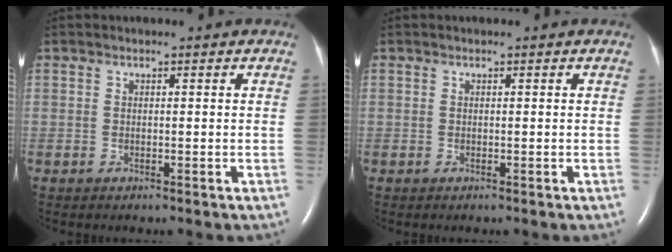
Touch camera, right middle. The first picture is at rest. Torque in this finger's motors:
{"motor_torque": [-0.08, 0.13, 0.00, 0.01]}